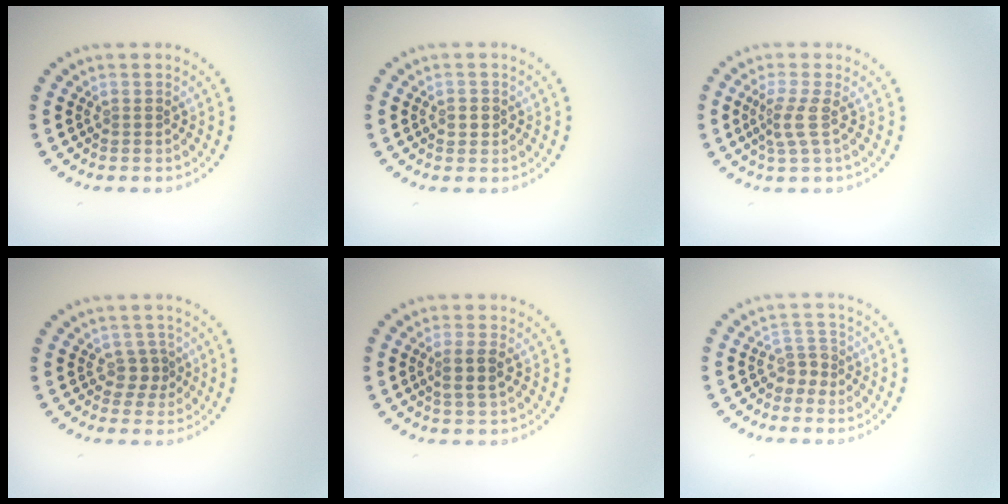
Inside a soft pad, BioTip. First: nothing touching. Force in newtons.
{"total": 1.0, "press": 0.9, "slide": 0.1}
{"total": 2.2, "press": 1.6, "slide": 1.6}
{"total": 1.5, "press": 1.3, "slide": 0.9}
{"total": 2.0, "press": 1.8, "slide": 0.9}
{"total": 1.9, "press": 1.3, "slide": 1.4}